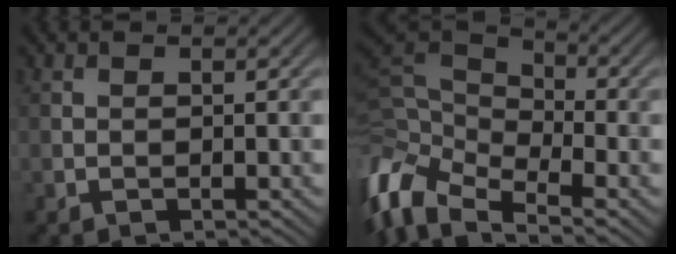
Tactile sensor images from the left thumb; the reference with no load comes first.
{"total": 11.4, "force": [-5.3, 5.5, 8.4], "torque": [-0.206, 0.002, -0.108]}